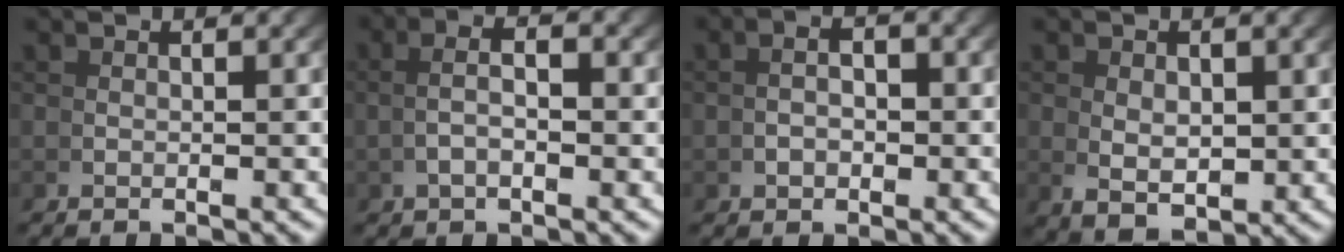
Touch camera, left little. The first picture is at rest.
{"total": 2.8, "force": [0.4, 0.9, 2.6], "torque": [-0.042, 0.005, 0.008]}
{"total": 1.8, "force": [-0.1, 1.0, 1.6], "torque": [-0.018, 0.003, -0.004]}
{"total": 3.6, "force": [-0.5, 2.1, 2.9], "torque": [-0.061, -0.032, 0.016]}